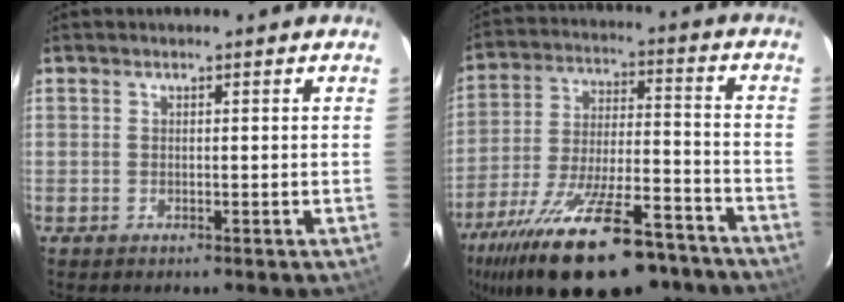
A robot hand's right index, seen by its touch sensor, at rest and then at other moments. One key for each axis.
{"total": 27.9, "fx": -20.9, "fy": 9.1, "fz": 16.1, "tx": -0.298, "ty": -0.044, "tz": -0.308}